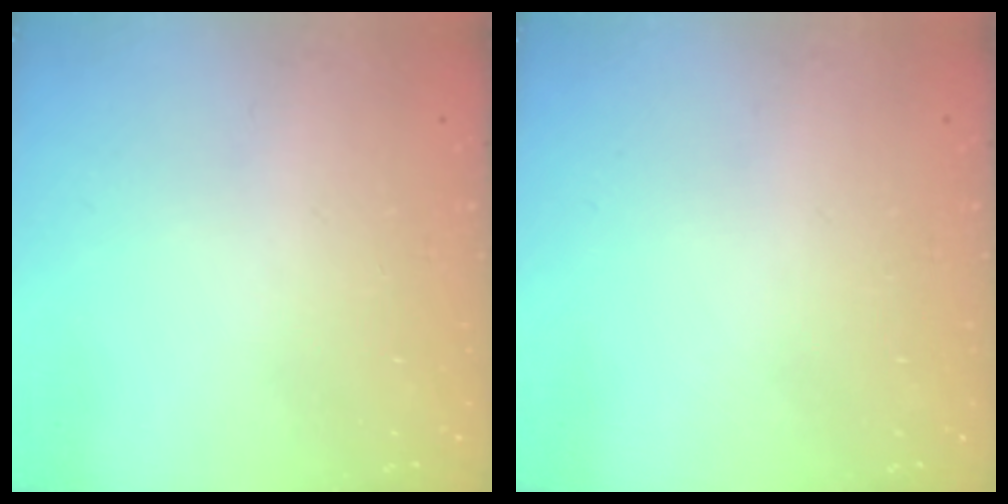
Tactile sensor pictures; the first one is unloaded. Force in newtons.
{"total": 0.0}